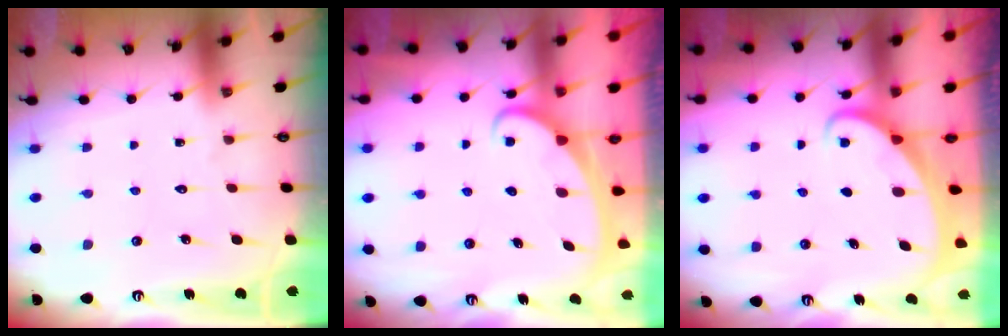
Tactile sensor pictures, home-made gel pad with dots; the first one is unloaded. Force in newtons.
{"total": 2.6, "press": 2.6, "slide": 0.4}
{"total": 1.8, "press": 1.8, "slide": 0.1}